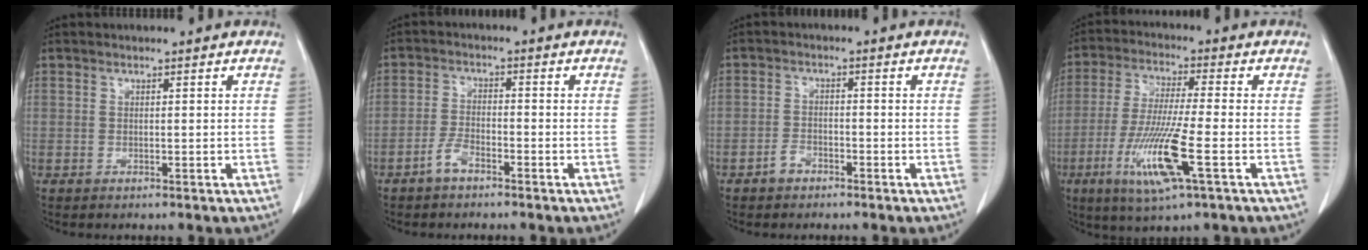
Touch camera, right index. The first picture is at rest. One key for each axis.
{"total": 3.3, "fx": -2.4, "fy": 1.3, "fz": 1.9, "tx": -0.039, "ty": 0.003, "tz": -0.046}
{"total": 2.5, "fx": -1.7, "fy": 1.6, "fz": 0.9, "tx": -0.015, "ty": 0.006, "tz": -0.028}
{"total": 11.9, "fx": -4.3, "fy": 0.3, "fz": 11.1, "tx": -0.230, "ty": -0.025, "tz": -0.079}